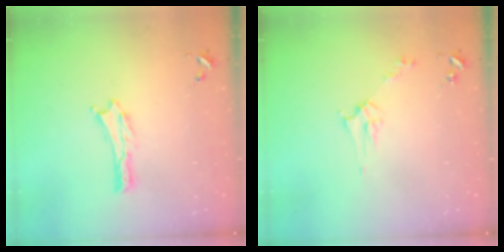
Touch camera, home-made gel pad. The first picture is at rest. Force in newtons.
{"total": 2.8, "press": 2.8, "slide": 0.3}